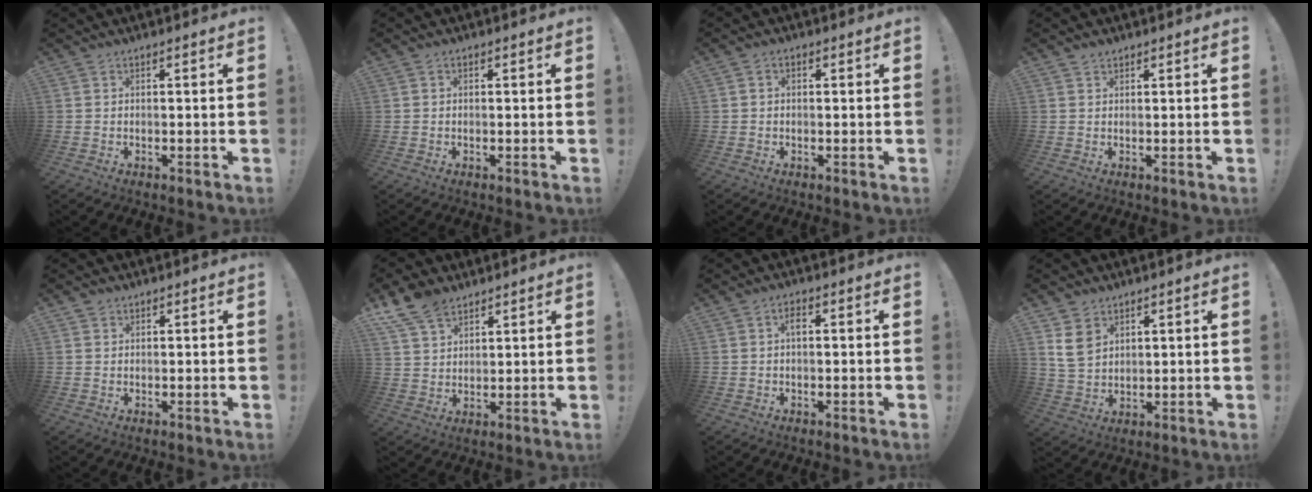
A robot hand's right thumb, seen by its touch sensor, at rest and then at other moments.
{"total": 0.5, "force": [0.0, 0.4, 0.3], "torque": [-0.011, 0.004, 0.000]}
{"total": 1.4, "force": [-0.2, 1.1, 0.9], "torque": [-0.020, 0.008, -0.003]}
{"total": 1.1, "force": [0.9, 0.6, 0.3], "torque": [-0.004, -0.002, 0.018]}
{"total": 1.1, "force": [0.7, 0.8, 0.1], "torque": [-0.001, 0.000, 0.014]}
{"total": 9.3, "force": [6.7, 5.2, 3.8], "torque": [-0.075, -0.030, 0.134]}
{"total": 2.2, "force": [0.2, 1.1, 1.9], "torque": [-0.037, 0.009, 0.001]}
{"total": 7.5, "force": [4.2, 5.4, 2.9], "torque": [-0.047, -0.014, 0.085]}